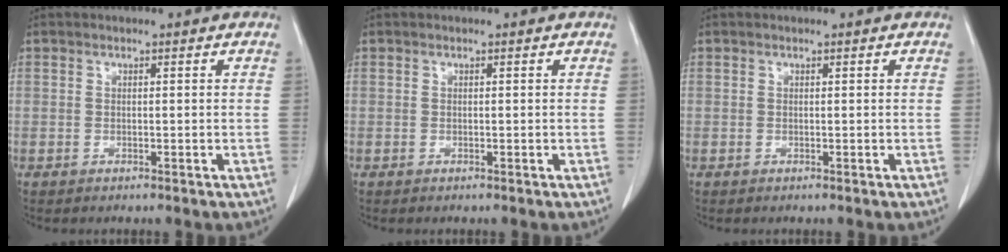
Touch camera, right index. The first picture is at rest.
{"total": 0.0}
{"total": 0.0}